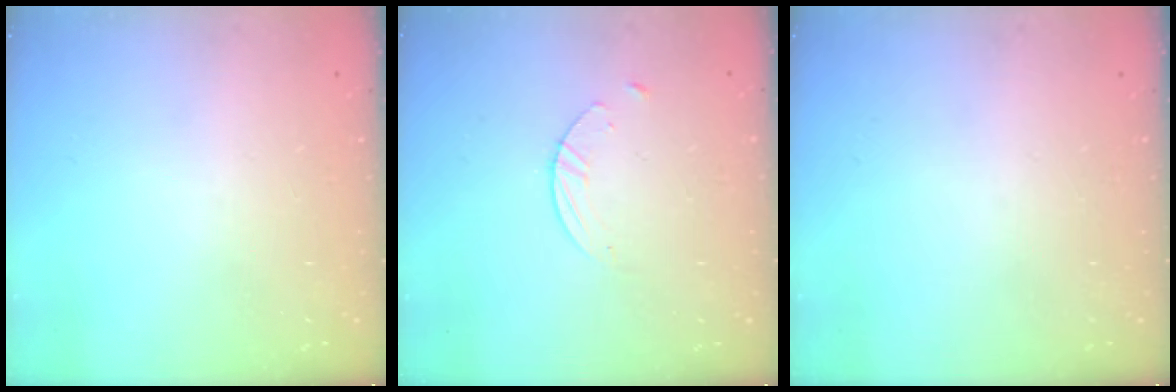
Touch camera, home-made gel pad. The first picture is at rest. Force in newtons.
{"total": 2.7, "press": 2.6, "slide": 0.3}
{"total": 0.0}